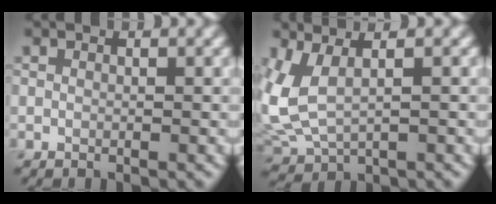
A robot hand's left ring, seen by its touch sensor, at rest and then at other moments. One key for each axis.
{"total": 5.0, "fx": 1.5, "fy": 2.6, "fz": 4.1, "tx": -0.108, "ty": -0.001, "tz": 0.034}